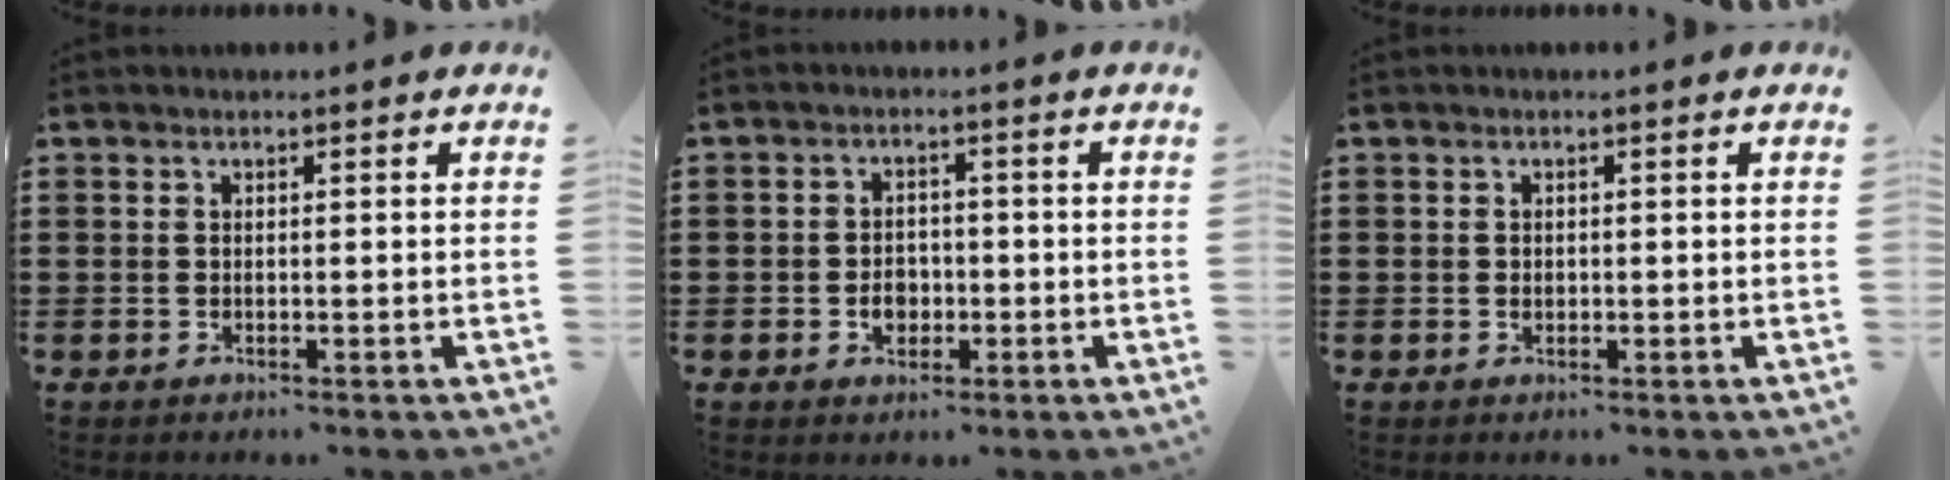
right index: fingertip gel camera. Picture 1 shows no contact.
{"total": 3.4, "force": [-0.9, 2.6, 1.9], "torque": [-0.033, 0.001, -0.021]}
{"total": 0.7, "force": [0.0, 0.6, 0.5], "torque": [-0.010, 0.004, 0.000]}